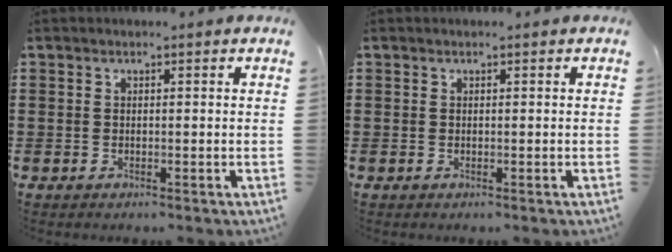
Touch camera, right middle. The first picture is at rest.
{"total": 0.0}